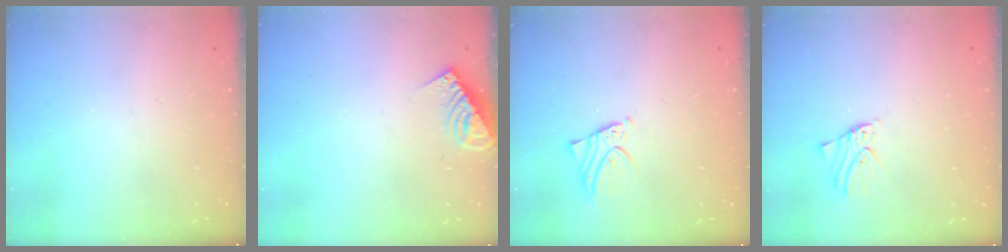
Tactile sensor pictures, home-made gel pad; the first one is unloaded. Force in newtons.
{"total": 8.2, "press": 8.1, "slide": 0.4}
{"total": 2.9, "press": 2.9, "slide": 0.2}
{"total": 0.9, "press": 0.9, "slide": 0.1}